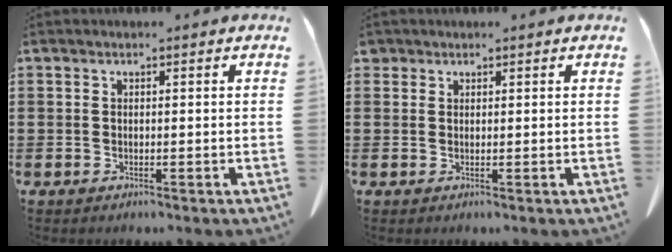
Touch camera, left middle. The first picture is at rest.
{"total": 1.2, "force": [1.0, 0.6, 0.1], "torque": [-0.007, 0.001, 0.020]}